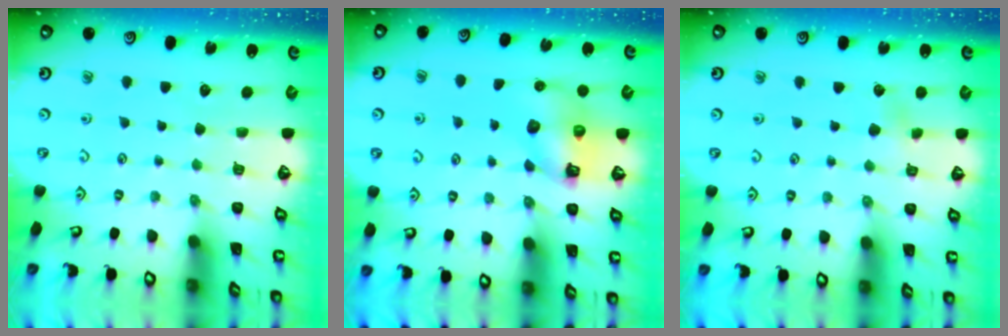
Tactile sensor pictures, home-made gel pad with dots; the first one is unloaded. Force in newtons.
{"total": 7.8, "press": 7.7, "slide": 1.0}
{"total": 3.0, "press": 2.9, "slide": 0.5}